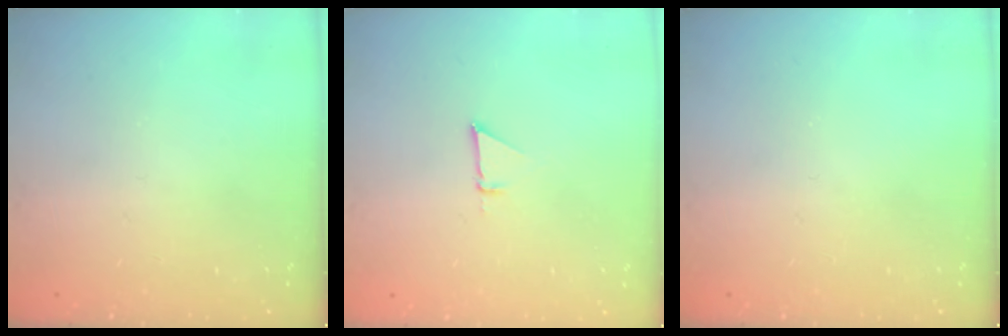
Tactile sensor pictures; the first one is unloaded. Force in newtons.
{"total": 2.5, "press": 2.5, "slide": 0.1}
{"total": 0.0}